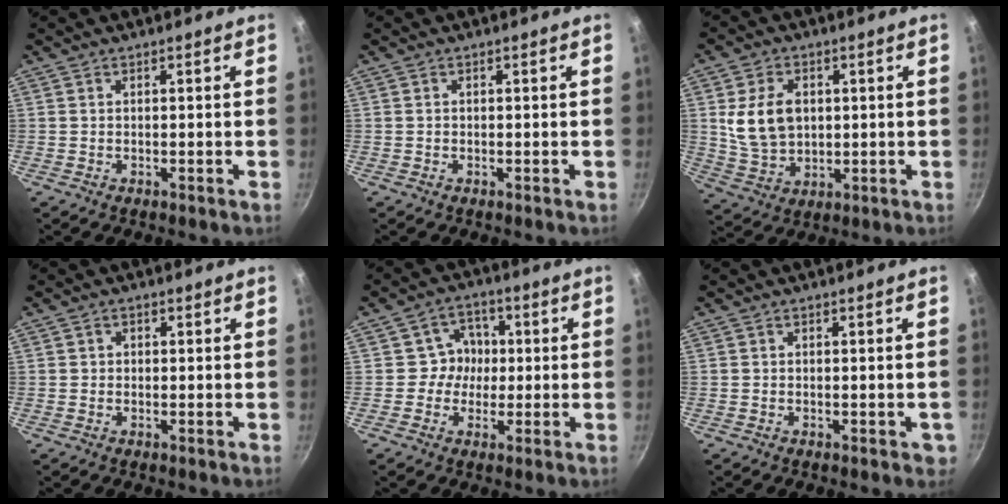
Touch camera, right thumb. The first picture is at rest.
{"total": 0.0}
{"total": 10.5, "force": [1.6, 7.8, 6.9], "torque": [-0.110, -0.009, 0.040]}
{"total": 1.3, "force": [0.3, 1.2, 0.5], "torque": [-0.003, -0.001, 0.002]}
{"total": 6.4, "force": [0.2, 6.0, 2.1], "torque": [0.014, 0.008, -0.009]}
{"total": 1.9, "force": [-0.2, 1.3, 1.4], "torque": [-0.009, 0.001, -0.003]}